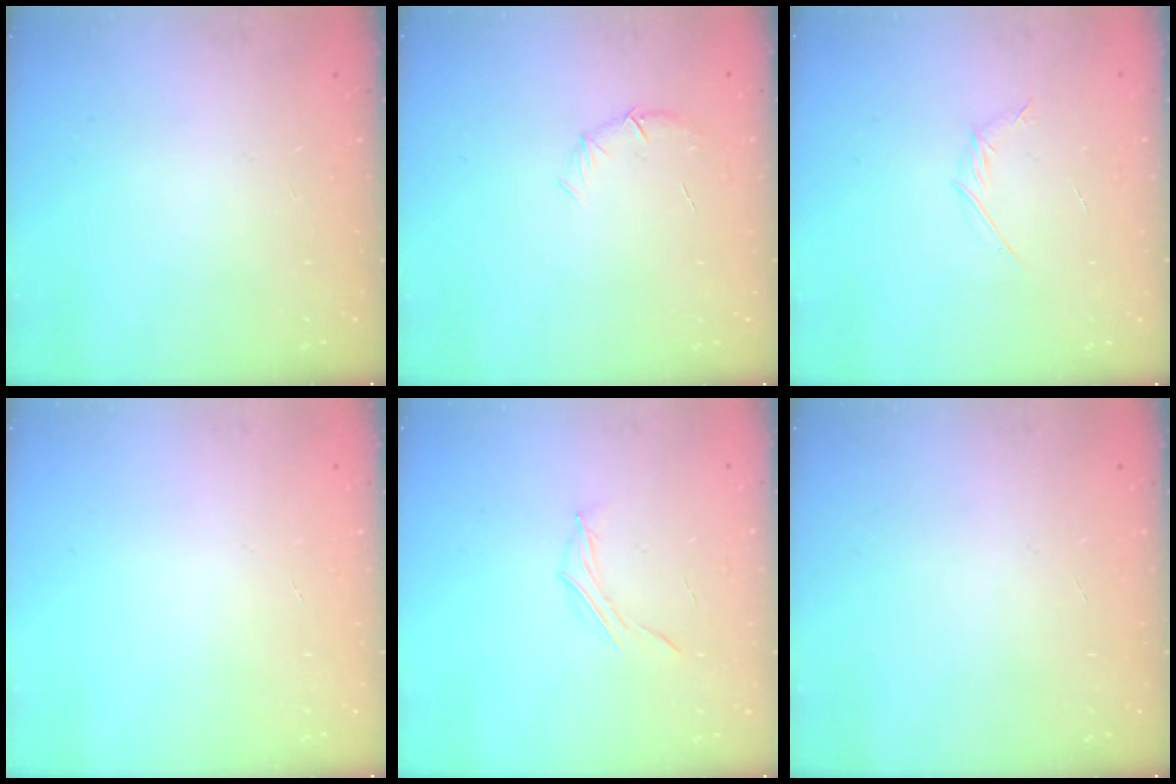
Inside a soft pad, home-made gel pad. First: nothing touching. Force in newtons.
{"total": 6.7, "press": 6.5, "slide": 1.6}
{"total": 3.2, "press": 3.1, "slide": 0.9}
{"total": 0.0}
{"total": 3.9, "press": 3.7, "slide": 1.1}
{"total": 0.0}